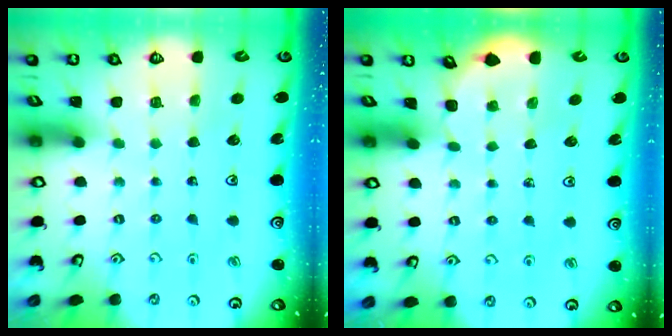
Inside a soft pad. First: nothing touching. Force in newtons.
{"total": 2.4, "press": 2.0, "slide": 1.3}